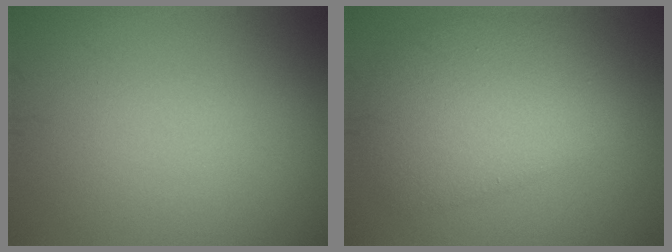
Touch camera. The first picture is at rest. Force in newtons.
{"total": 6.0, "press": 6.0, "slide": 0.2}